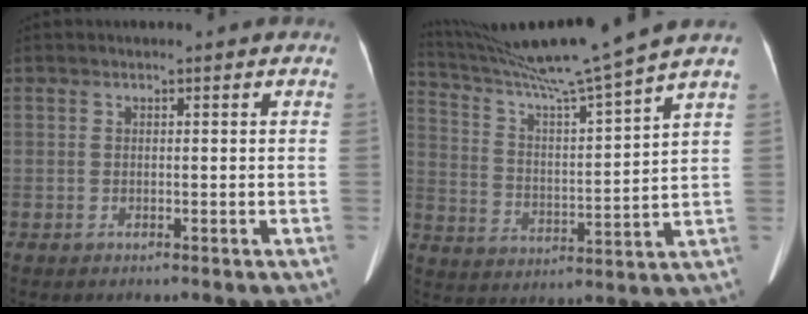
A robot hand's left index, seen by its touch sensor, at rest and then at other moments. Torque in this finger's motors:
{"motor_torque": [-0.02, -1.69, 0.04, 0.05]}